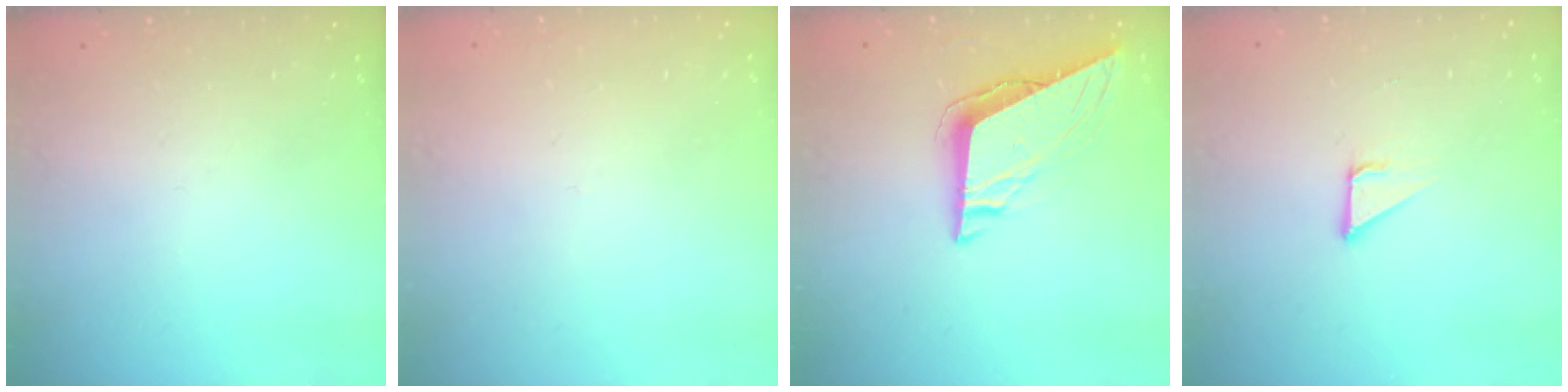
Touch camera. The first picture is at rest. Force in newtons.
{"total": 2.6, "press": 2.6, "slide": 0.2}
{"total": 8.3, "press": 8.2, "slide": 1.5}
{"total": 2.1, "press": 2.1, "slide": 0.1}